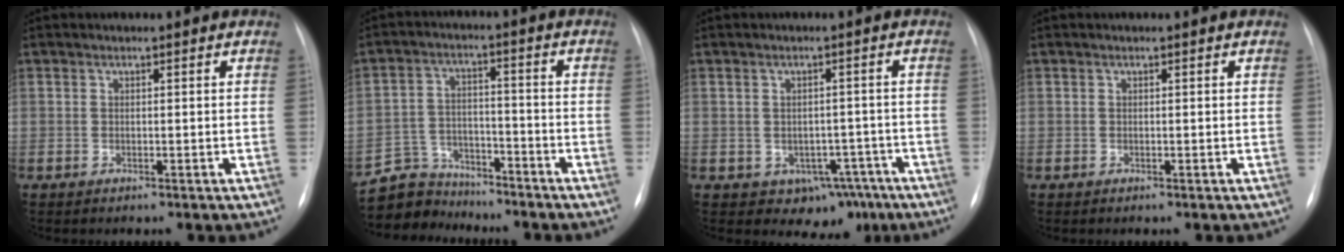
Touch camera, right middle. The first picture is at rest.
{"total": 7.9, "force": [-7.3, 2.9, -0.7], "torque": [0.009, 0.022, -0.134]}
{"total": 6.3, "force": [-3.5, 4.7, 2.4], "torque": [-0.017, 0.018, -0.037]}
{"total": 0.0}